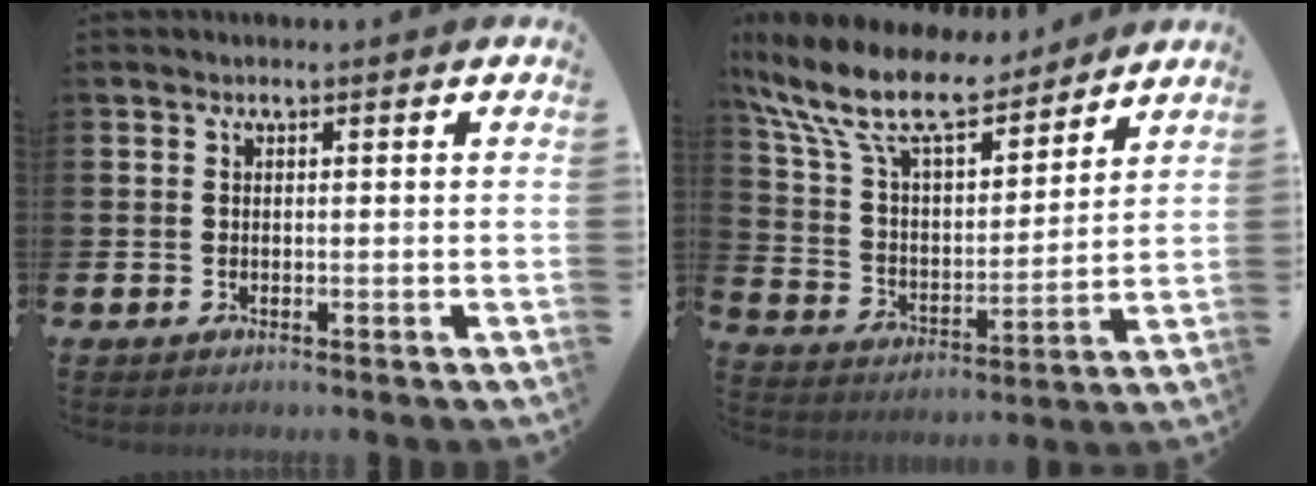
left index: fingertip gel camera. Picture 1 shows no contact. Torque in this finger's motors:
{"motor_torque": [1.75, -0.38, 0.49, 0.21]}